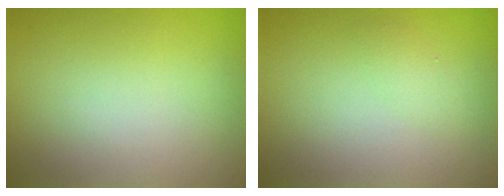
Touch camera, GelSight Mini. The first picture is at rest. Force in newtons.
{"total": 1.1, "press": 1.1, "slide": 0.0}